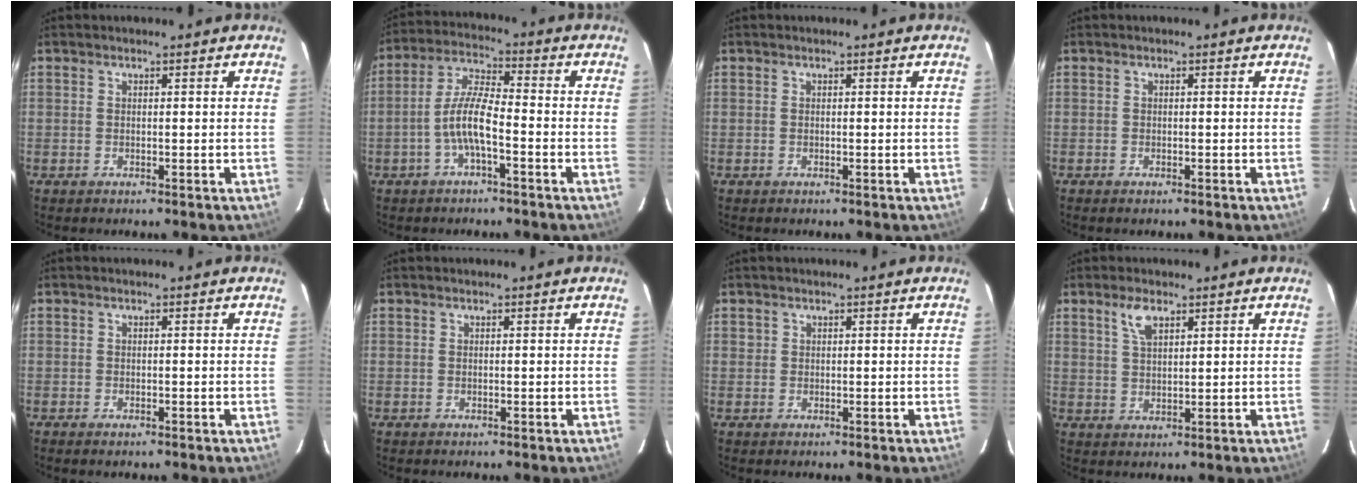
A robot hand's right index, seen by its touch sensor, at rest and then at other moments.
{"total": 7.2, "force": [-2.9, 1.5, 6.5], "torque": [-0.139, 0.011, -0.054]}
{"total": 0.0}
{"total": 0.6, "force": [-0.5, 0.3, 0.2], "torque": [-0.006, -0.002, -0.010]}
{"total": 0.9, "force": [-0.7, 0.4, 0.4], "torque": [-0.008, -0.003, -0.013]}
{"total": 0.0}
{"total": 0.6, "force": [0.2, 0.6, 0.0], "torque": [0.002, 0.003, 0.002]}
{"total": 4.0, "force": [2.4, 1.7, 2.7], "torque": [-0.051, 0.005, 0.048]}